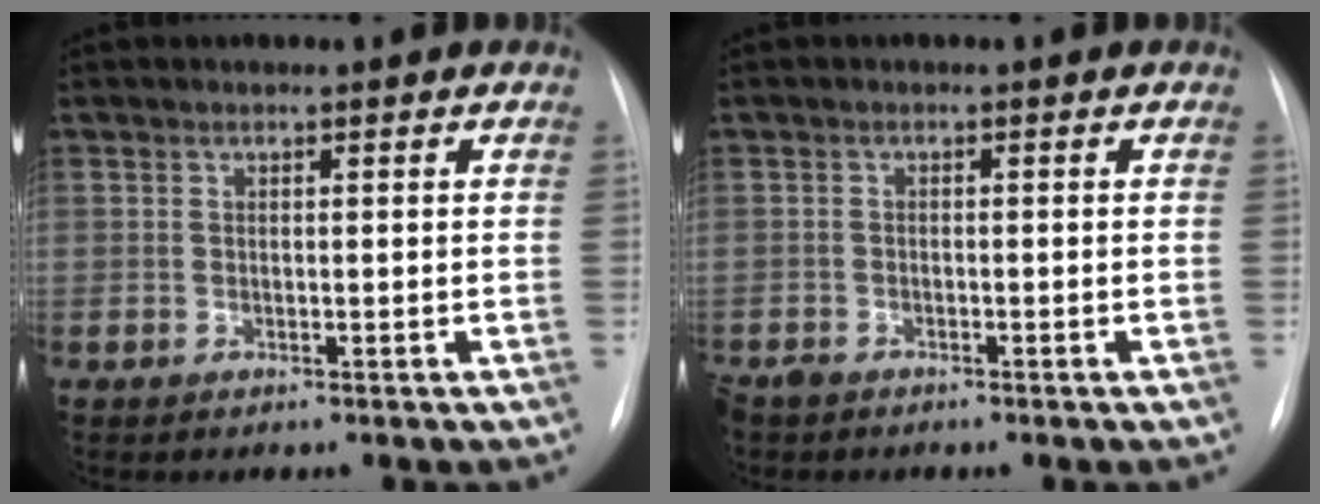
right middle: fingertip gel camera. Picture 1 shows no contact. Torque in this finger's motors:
{"motor_torque": [0.07, -0.08, 0.04, 0.04]}